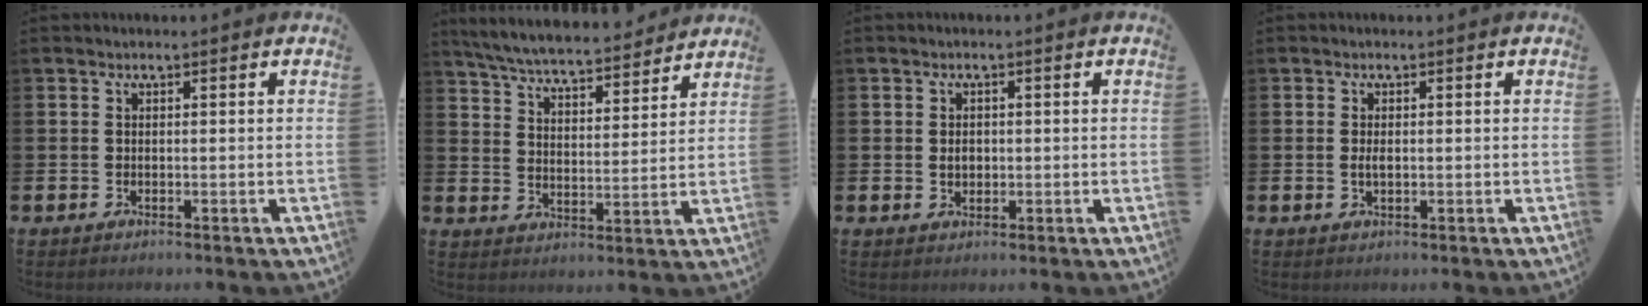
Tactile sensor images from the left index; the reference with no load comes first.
{"total": 6.5, "force": [6.3, 0.7, 1.6], "torque": [-0.057, -0.044, 0.109]}
{"total": 1.5, "force": [0.2, 1.2, 0.8], "torque": [-0.007, 0.005, 0.000]}
{"total": 1.2, "force": [0.0, 0.5, 1.1], "torque": [-0.019, 0.003, -0.002]}